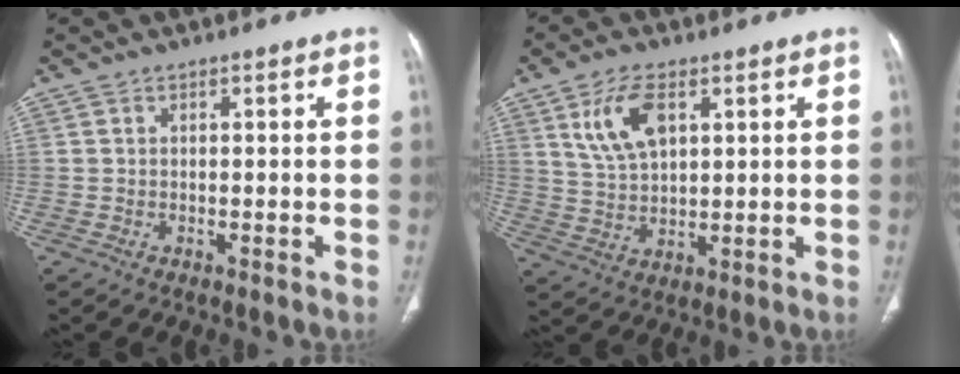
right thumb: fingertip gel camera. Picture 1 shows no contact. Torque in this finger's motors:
{"motor_torque": [-0.50, 0.65, 0.16, -0.05, 0.07]}